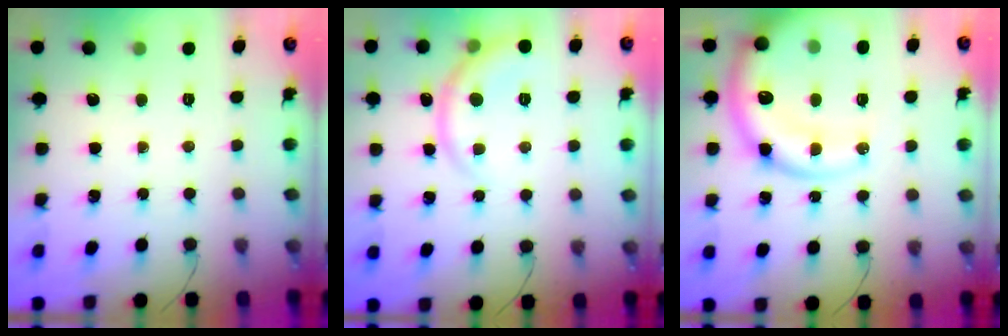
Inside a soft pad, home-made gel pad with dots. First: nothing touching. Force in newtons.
{"total": 6.4, "press": 6.3, "slide": 0.8}
{"total": 17.5, "press": 16.9, "slide": 4.5}